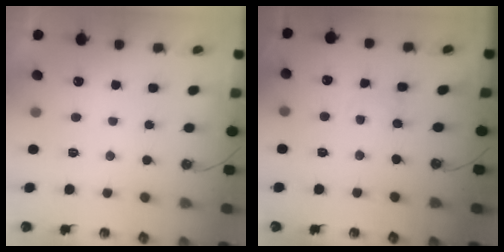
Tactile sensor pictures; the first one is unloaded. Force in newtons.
{"total": 1.1, "press": 1.1, "slide": 0.2}